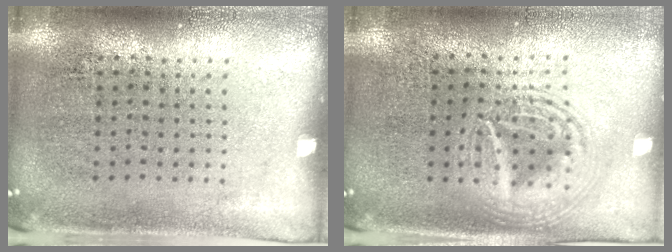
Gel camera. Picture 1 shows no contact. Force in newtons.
{"total": 2.8, "press": 2.8, "slide": 0.3}